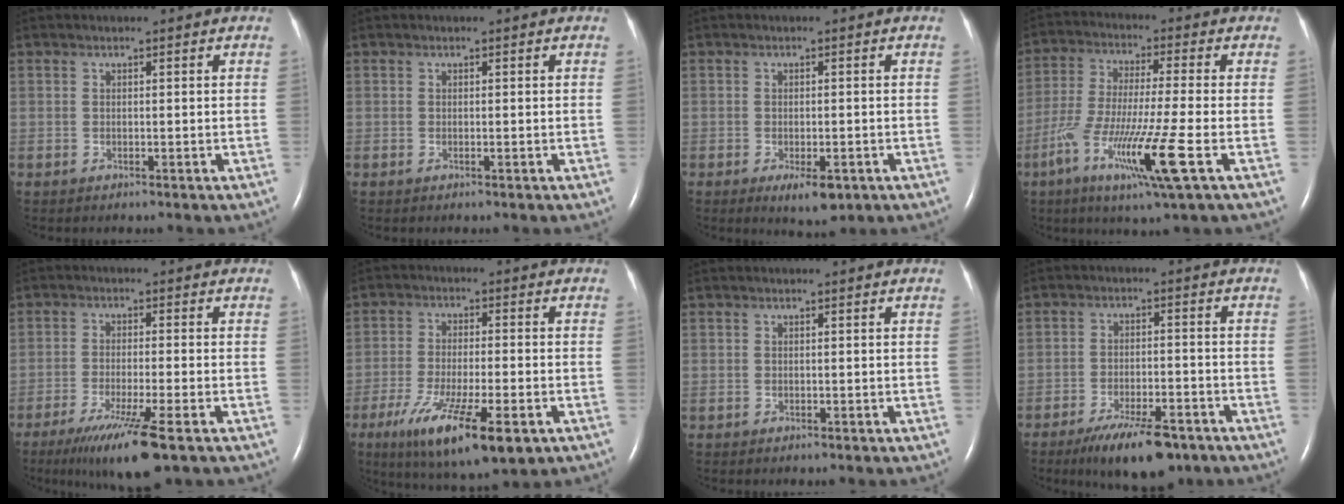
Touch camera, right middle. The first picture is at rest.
{"total": 0.0}
{"total": 4.1, "force": [-2.0, 1.4, 3.3], "torque": [-0.052, -0.006, -0.021]}
{"total": 13.0, "force": [-5.4, -0.3, 11.9], "torque": [-0.243, -0.028, -0.101]}
{"total": 9.4, "force": [-5.6, -0.2, 7.5], "torque": [-0.136, -0.028, -0.094]}
{"total": 14.1, "force": [-7.2, 2.6, 11.8], "torque": [-0.198, -0.036, -0.112]}
{"total": 0.0}
{"total": 10.1, "force": [-7.1, 2.9, 6.6], "torque": [-0.109, -0.011, -0.113]}